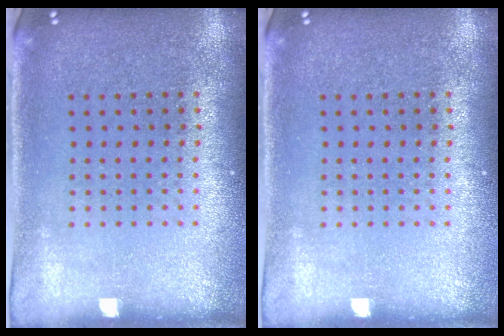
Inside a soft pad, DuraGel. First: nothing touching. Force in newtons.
{"total": 0.0}